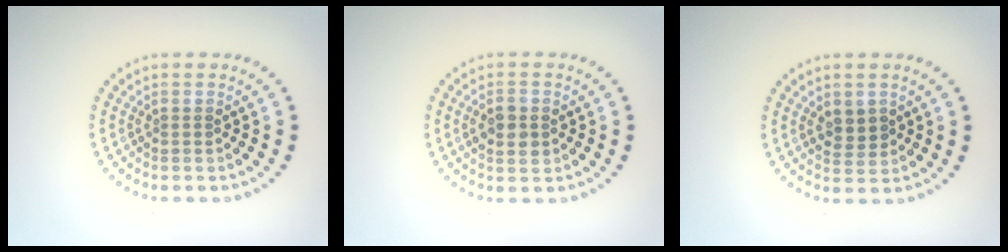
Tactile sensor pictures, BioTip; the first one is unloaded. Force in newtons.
{"total": 2.6, "press": 2.6, "slide": 0.1}
{"total": 1.8, "press": 1.7, "slide": 0.5}